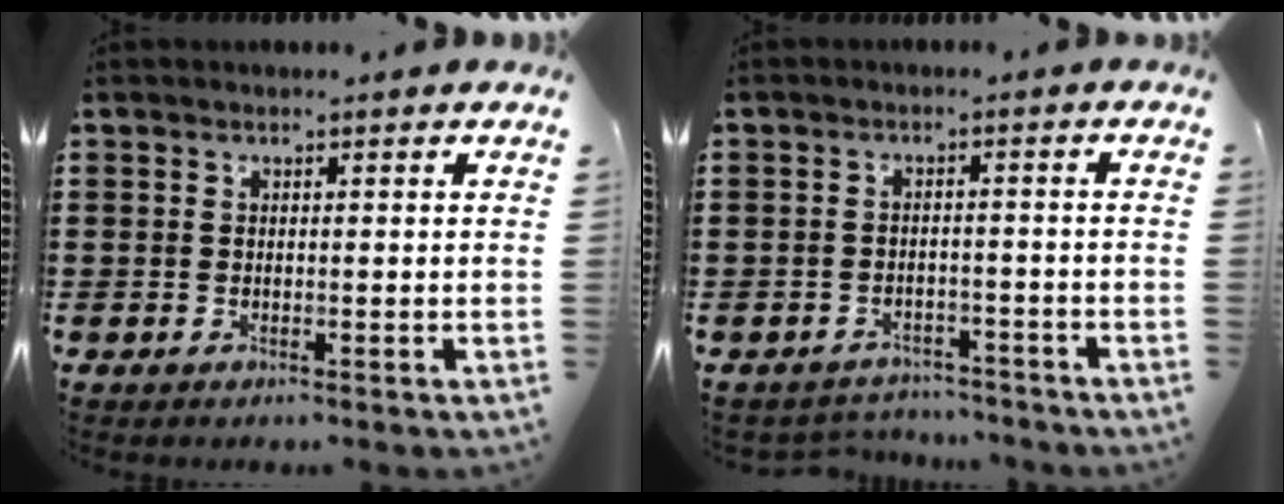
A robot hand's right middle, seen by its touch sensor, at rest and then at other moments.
{"total": 2.7, "force": [-2.6, 0.5, -0.3], "torque": [-0.005, -0.002, -0.058]}